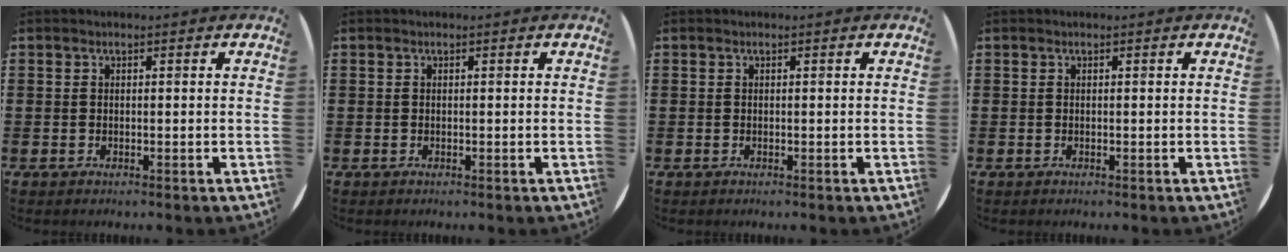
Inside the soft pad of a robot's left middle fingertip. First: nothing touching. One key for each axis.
{"total": 0.0}
{"total": 0.0}
{"total": 0.0}